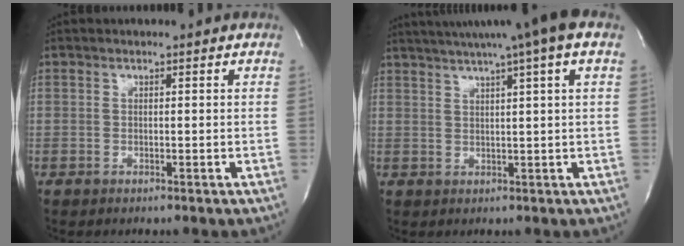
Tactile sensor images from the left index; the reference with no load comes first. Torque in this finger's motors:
{"motor_torque": [0.71, -0.83, 0.71, 0.21]}